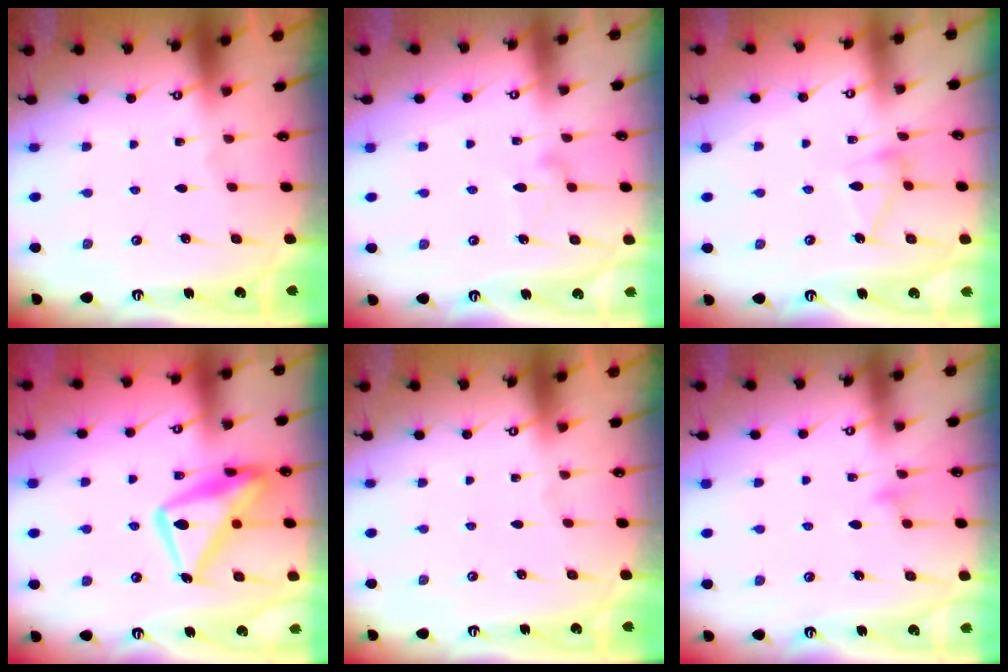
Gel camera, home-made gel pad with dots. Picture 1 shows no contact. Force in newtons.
{"total": 10.0, "press": 10.0, "slide": 0.5}
{"total": 9.7, "press": 9.7, "slide": 0.6}
{"total": 17.1, "press": 17.0, "slide": 1.5}
{"total": 0.0}
{"total": 7.6, "press": 7.6, "slide": 0.7}